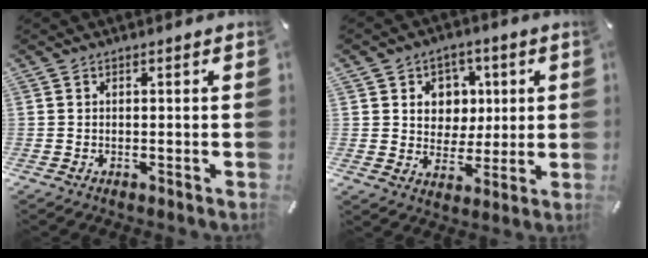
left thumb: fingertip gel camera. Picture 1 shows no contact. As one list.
[{"total": 8.0, "force": [1.7, 7.6, 1.6], "torque": [-0.023, -0.008, 0.031]}]